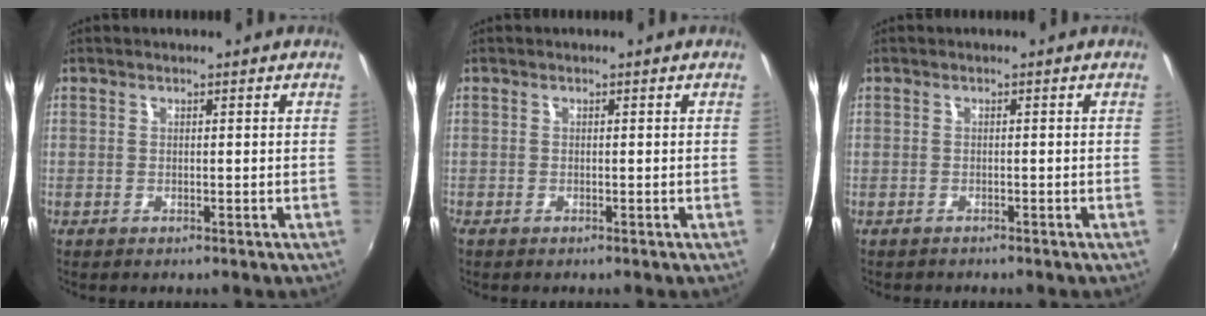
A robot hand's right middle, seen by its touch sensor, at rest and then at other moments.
{"total": 0.0}
{"total": 1.0, "force": [-0.9, 0.5, 0.0], "torque": [-0.006, -0.002, -0.014]}